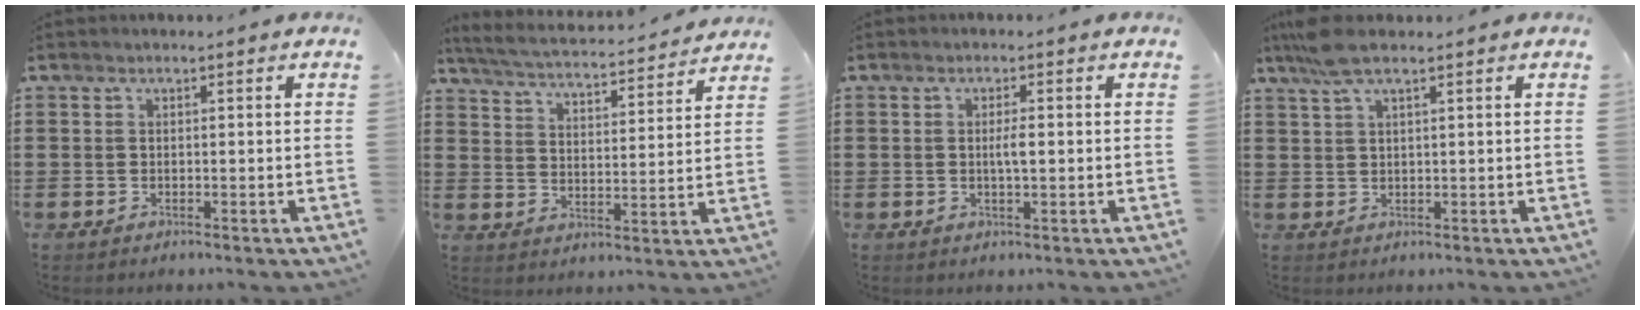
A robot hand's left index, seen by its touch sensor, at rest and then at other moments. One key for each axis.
{"total": 4.0, "fx": 3.8, "fy": 0.0, "fz": 1.2, "tx": -0.045, "ty": -0.028, "tz": 0.057}
{"total": 2.3, "fx": 0.1, "fy": 0.4, "fz": 2.2, "tx": -0.043, "ty": -0.002, "tz": 0.001}
{"total": 4.7, "fx": 3.0, "fy": 0.8, "fz": 3.5, "tx": -0.075, "ty": 0.005, "tz": 0.055}